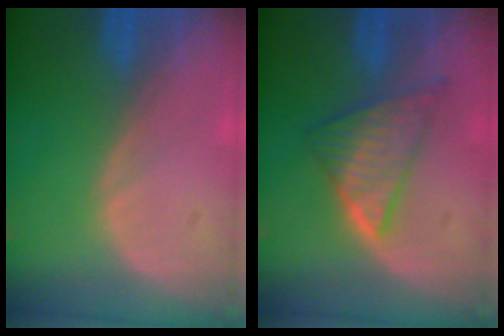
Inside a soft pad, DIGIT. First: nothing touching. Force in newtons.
{"total": 6.5, "press": 6.5, "slide": 0.2}